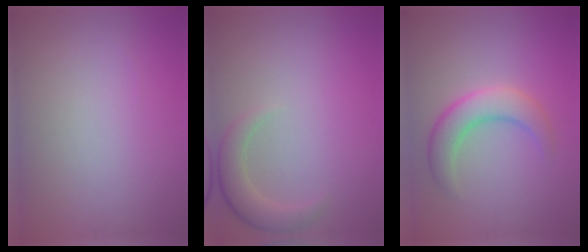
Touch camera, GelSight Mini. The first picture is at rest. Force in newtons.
{"total": 2.8, "press": 2.7, "slide": 0.4}
{"total": 4.6, "press": 4.6, "slide": 0.1}